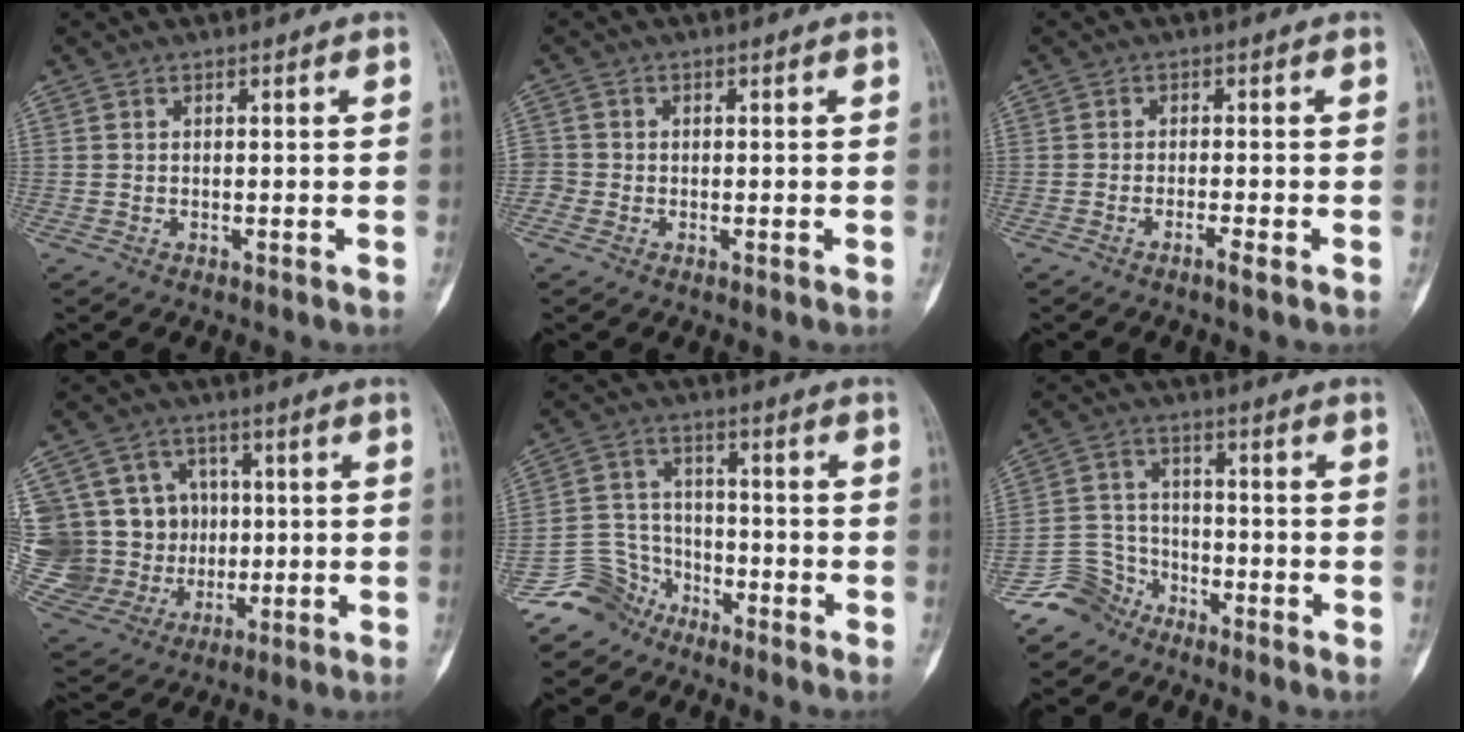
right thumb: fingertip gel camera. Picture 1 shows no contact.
{"total": 2.0, "force": [-0.5, 2.0, 0.1], "torque": [0.010, 0.007, -0.014]}
{"total": 1.9, "force": [-1.2, 0.0, 1.5], "torque": [-0.033, 0.005, -0.025]}
{"total": 21.8, "force": [2.2, 18.5, 11.3], "torque": [-0.213, 0.037, 0.073]}
{"total": 8.0, "force": [-6.4, 4.8, 0.0], "torque": [0.019, 0.053, -0.136]}
{"total": 6.9, "force": [-5.6, 4.0, -0.1], "torque": [0.022, 0.042, -0.123]}